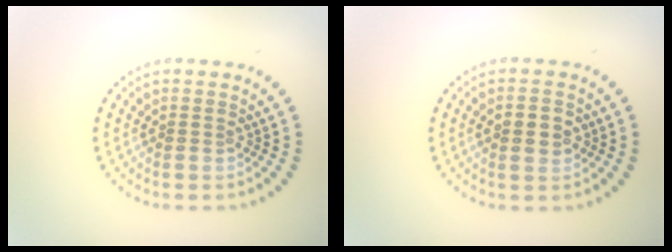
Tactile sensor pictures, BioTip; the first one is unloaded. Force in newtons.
{"total": 2.8, "press": 2.8, "slide": 0.0}